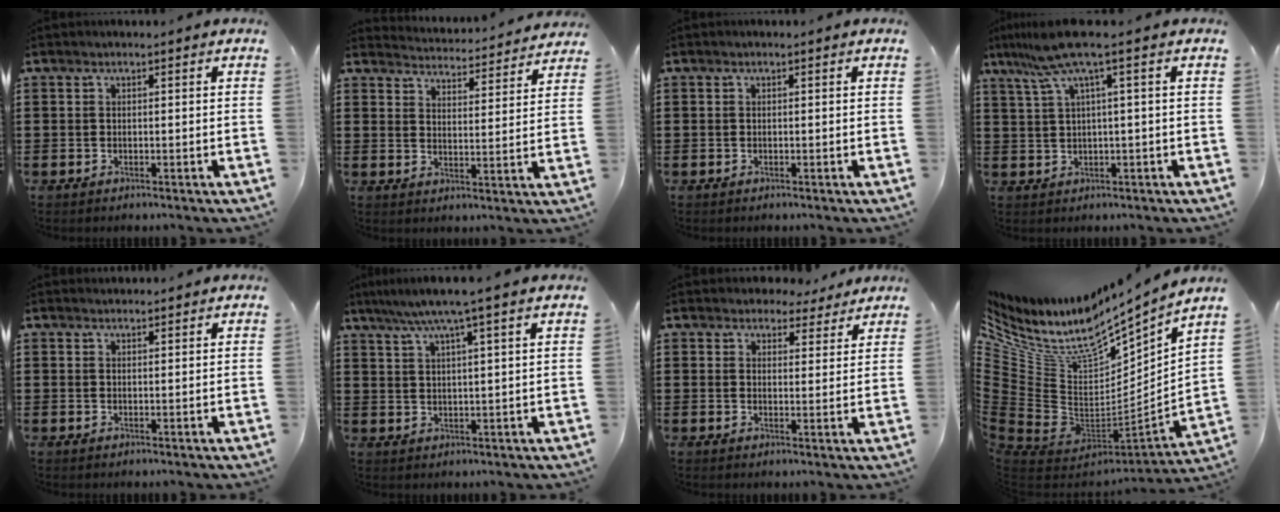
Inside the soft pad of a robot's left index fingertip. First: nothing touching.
{"total": 3.8, "force": [3.8, -0.4, -0.1], "torque": [-0.011, -0.038, 0.060]}
{"total": 0.0}
{"total": 6.5, "force": [2.5, -0.4, 6.0], "torque": [-0.144, -0.016, 0.036]}
{"total": 0.8, "force": [0.8, 0.0, 0.0], "torque": [-0.001, -0.001, 0.017]}
{"total": 5.1, "force": [3.5, -0.8, 3.6], "torque": [-0.078, -0.012, 0.057]}
{"total": 3.9, "force": [3.7, 1.2, 0.6], "torque": [-0.017, -0.010, 0.067]}
{"total": 9.8, "force": [6.5, 4.1, 6.1], "torque": [-0.169, -0.068, 0.105]}